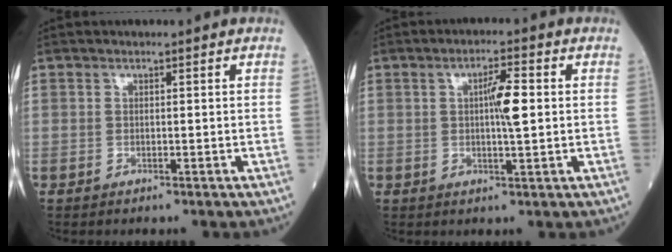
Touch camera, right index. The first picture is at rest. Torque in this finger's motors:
{"motor_torque": [0.94, 0.08, 0.35, 0.10]}